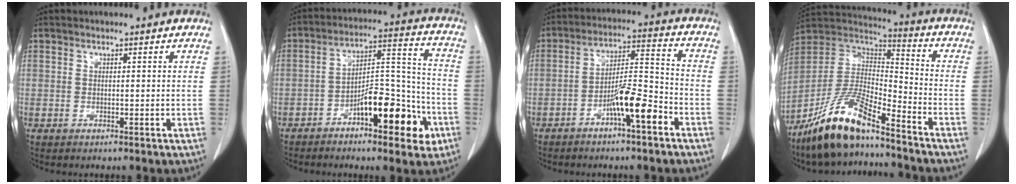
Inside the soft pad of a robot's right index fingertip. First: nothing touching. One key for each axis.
{"total": 13.4, "fx": -6.4, "fy": 4.4, "fz": 10.9, "tx": -0.162, "ty": 0.031, "tz": -0.095}
{"total": 9.1, "fx": -4.7, "fy": 1.3, "fz": 7.7, "tx": -0.138, "ty": 0.013, "tz": -0.079}
{"total": 15.0, "fx": -11.2, "fy": 3.1, "fz": 9.5, "tx": -0.187, "ty": 0.003, "tz": -0.208}